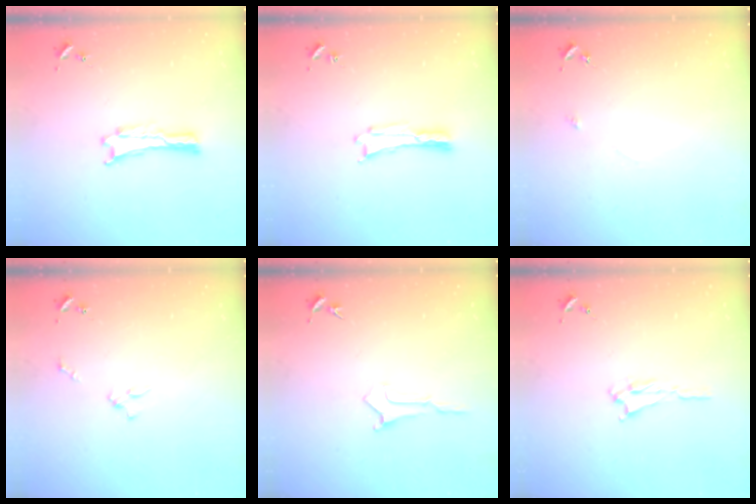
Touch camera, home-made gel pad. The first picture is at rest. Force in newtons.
{"total": 0.0}
{"total": 2.5, "press": 2.5, "slide": 0.2}
{"total": 2.0, "press": 2.0, "slide": 0.2}
{"total": 0.0}
{"total": 1.6, "press": 1.5, "slide": 0.4}